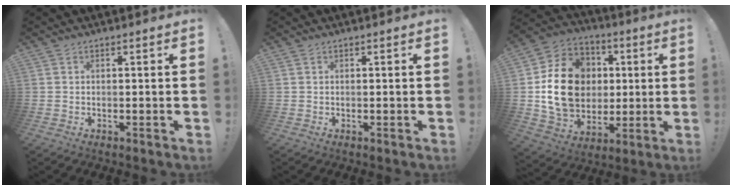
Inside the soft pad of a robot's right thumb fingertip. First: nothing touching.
{"total": 0.0}
{"total": 21.1, "force": [1.7, 17.1, 12.2], "torque": [-0.199, 0.011, 0.055]}